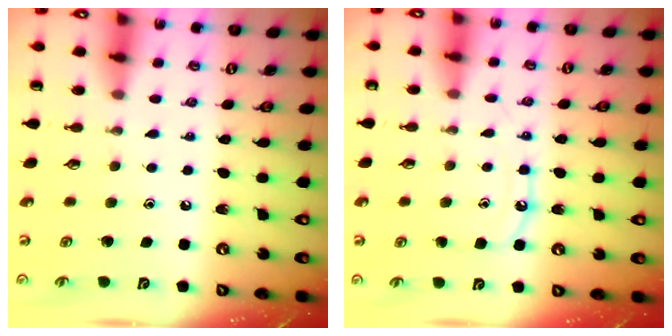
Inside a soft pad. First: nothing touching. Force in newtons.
{"total": 8.3, "press": 8.2, "slide": 0.8}